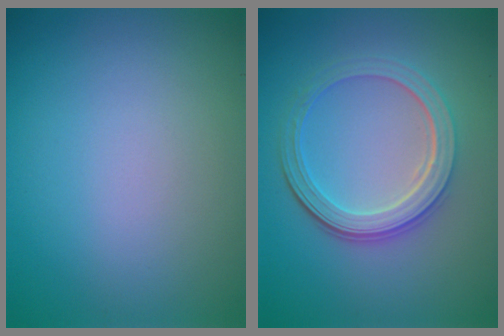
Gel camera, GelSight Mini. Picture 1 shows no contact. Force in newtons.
{"total": 4.7, "press": 3.6, "slide": 2.9}